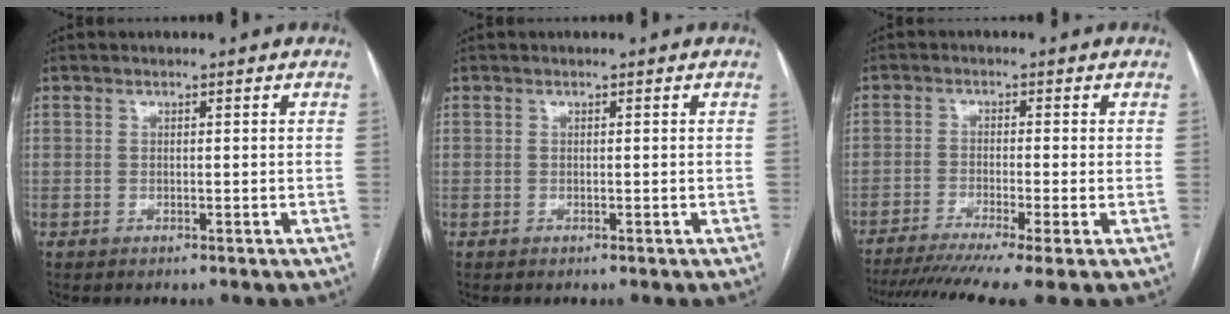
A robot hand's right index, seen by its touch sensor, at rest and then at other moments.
{"total": 0.0}
{"total": 11.2, "force": [-8.3, -0.6, 7.4], "torque": [-0.113, -0.019, -0.129]}